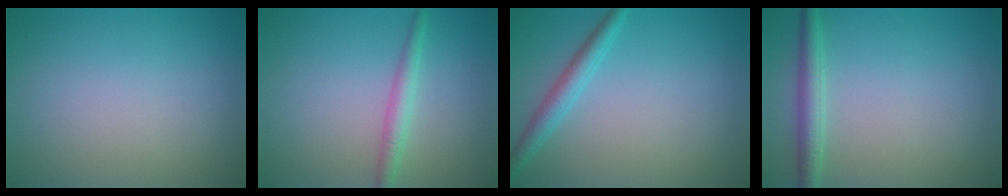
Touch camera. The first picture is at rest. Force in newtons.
{"total": 2.1, "press": 2.1, "slide": 0.0}
{"total": 2.3, "press": 2.3, "slide": 0.1}
{"total": 2.4, "press": 2.4, "slide": 0.1}